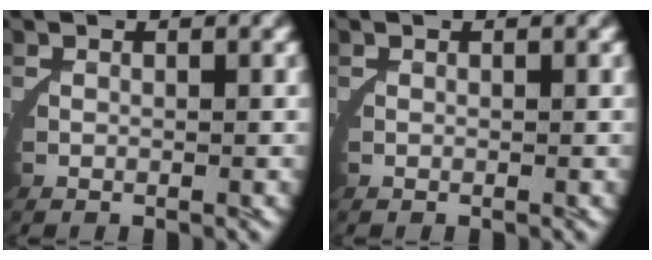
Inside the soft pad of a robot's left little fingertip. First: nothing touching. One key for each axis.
{"total": 0.0}